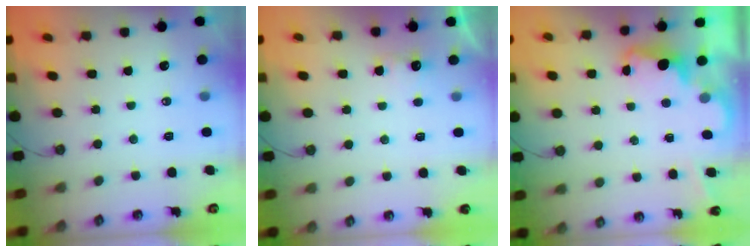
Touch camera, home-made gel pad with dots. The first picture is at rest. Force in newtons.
{"total": 2.9, "press": 2.8, "slide": 0.9}
{"total": 2.4, "press": 2.3, "slide": 0.5}